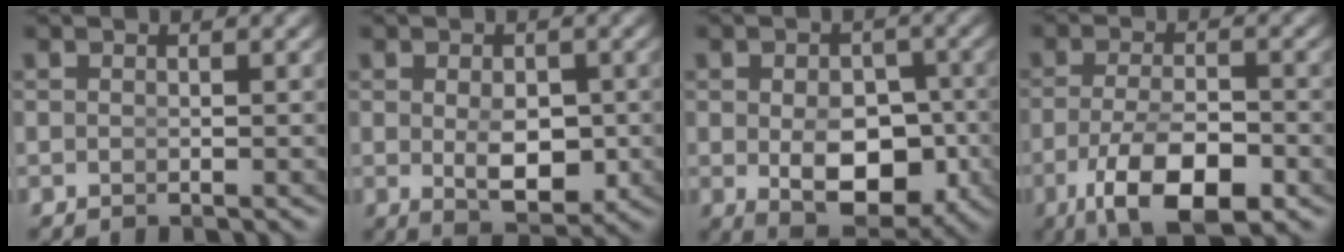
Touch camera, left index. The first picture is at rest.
{"total": 4.5, "force": [-0.6, 2.1, 4.0], "torque": [-0.059, -0.029, 0.004]}
{"total": 7.8, "force": [-1.9, 4.7, 6.0], "torque": [-0.090, -0.046, -0.008]}
{"total": 8.5, "force": [-4.4, 3.5, 6.4], "torque": [-0.120, -0.040, -0.046]}